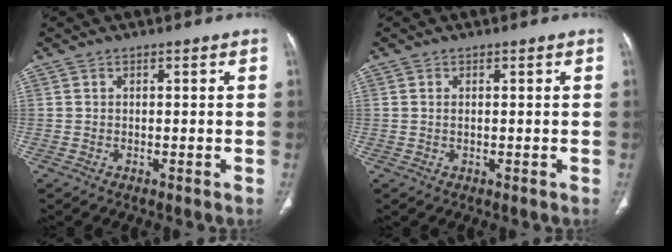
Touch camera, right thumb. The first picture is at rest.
{"total": 0.7, "force": [0.2, 0.3, 0.6], "torque": [-0.016, 0.003, 0.006]}